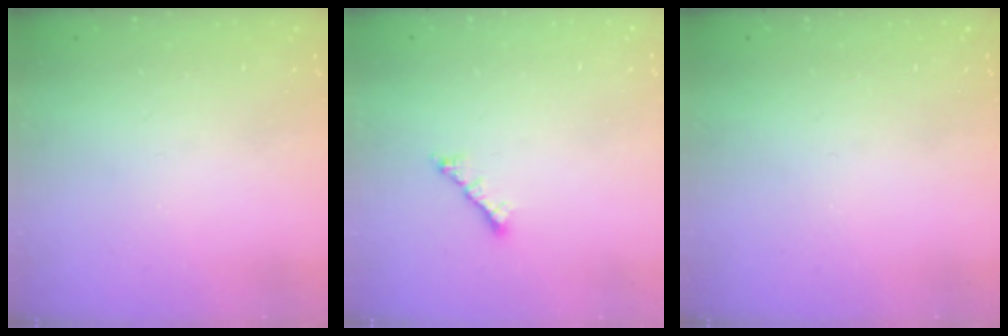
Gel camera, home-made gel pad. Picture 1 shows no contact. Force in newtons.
{"total": 1.8, "press": 1.7, "slide": 0.6}
{"total": 0.0}